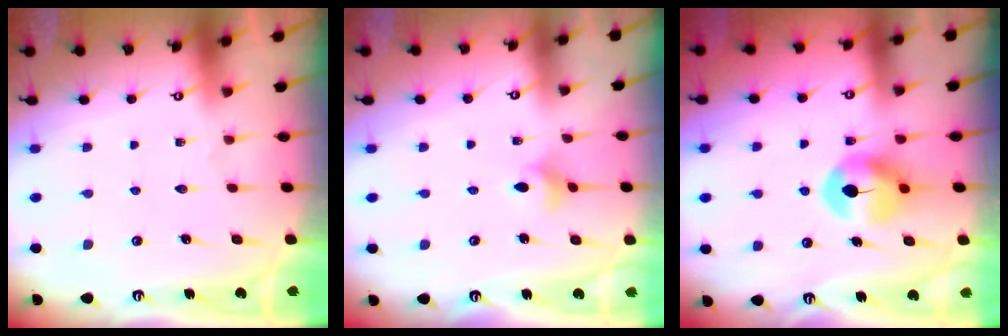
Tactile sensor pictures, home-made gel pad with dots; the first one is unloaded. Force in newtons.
{"total": 4.8, "press": 4.7, "slide": 1.0}
{"total": 8.0, "press": 8.0, "slide": 0.4}